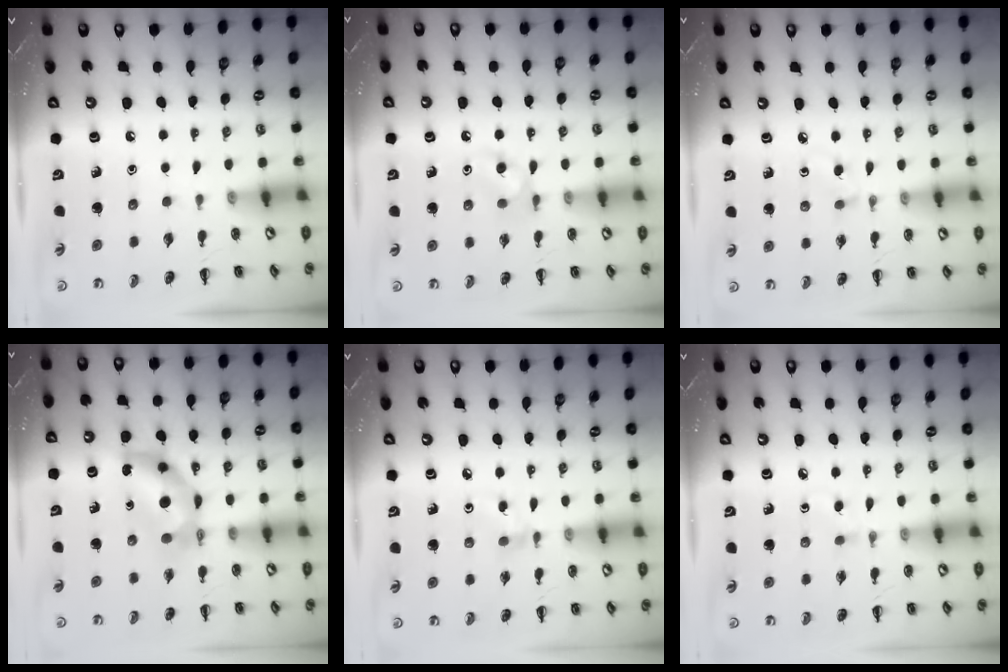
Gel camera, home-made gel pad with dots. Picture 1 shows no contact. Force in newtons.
{"total": 5.9, "press": 5.6, "slide": 1.7}
{"total": 1.8, "press": 1.6, "slide": 0.8}
{"total": 7.3, "press": 7.1, "slide": 1.5}
{"total": 2.9, "press": 2.8, "slide": 0.8}
{"total": 2.1, "press": 1.8, "slide": 1.0}